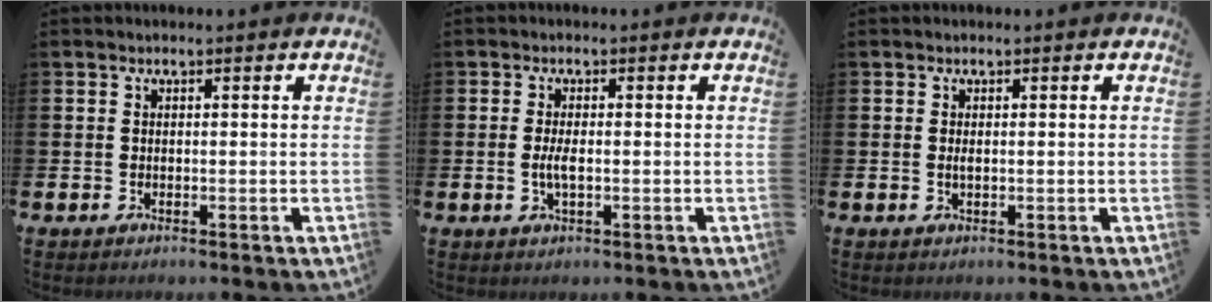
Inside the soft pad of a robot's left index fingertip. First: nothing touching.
{"total": 2.4, "force": [-0.3, 0.8, 2.3], "torque": [-0.033, -0.005, -0.006]}
{"total": 0.7, "force": [0.1, 0.2, 0.7], "torque": [-0.006, -0.003, 0.000]}